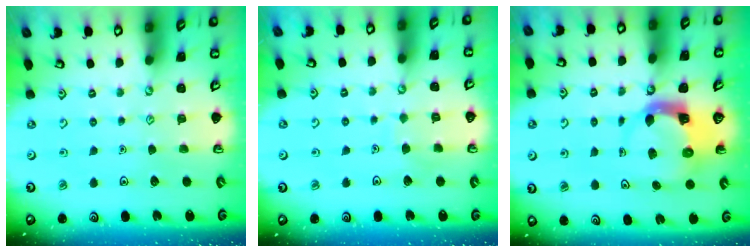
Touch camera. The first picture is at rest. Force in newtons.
{"total": 3.9, "press": 3.9, "slide": 0.3}
{"total": 4.3, "press": 4.3, "slide": 0.5}